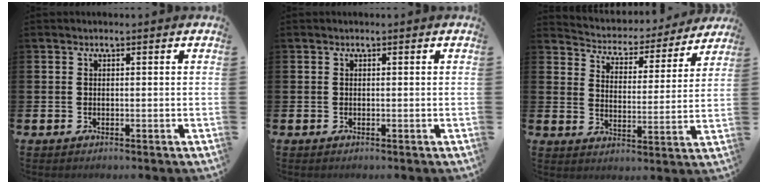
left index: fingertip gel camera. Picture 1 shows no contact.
{"total": 0.0}
{"total": 4.5, "force": [4.3, 1.4, 0.3], "torque": [-0.033, -0.039, 0.067]}